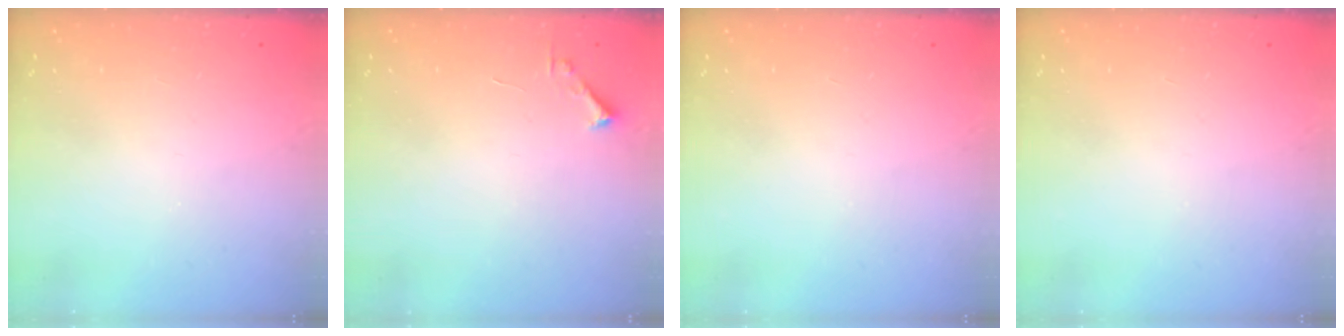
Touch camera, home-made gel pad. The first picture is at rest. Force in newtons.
{"total": 1.7, "press": 1.7, "slide": 0.2}
{"total": 0.0}
{"total": 0.0}